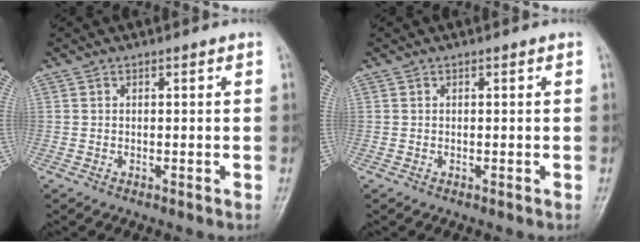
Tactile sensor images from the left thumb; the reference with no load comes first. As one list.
[{"total": 0.0}]